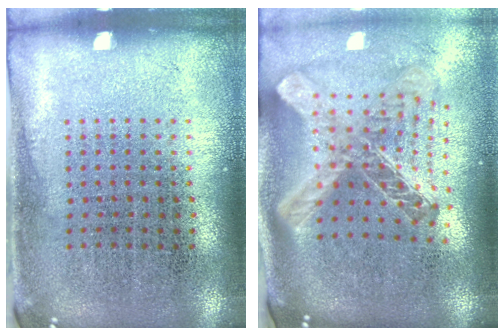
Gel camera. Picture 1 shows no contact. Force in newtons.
{"total": 2.8, "press": 2.1, "slide": 1.9}